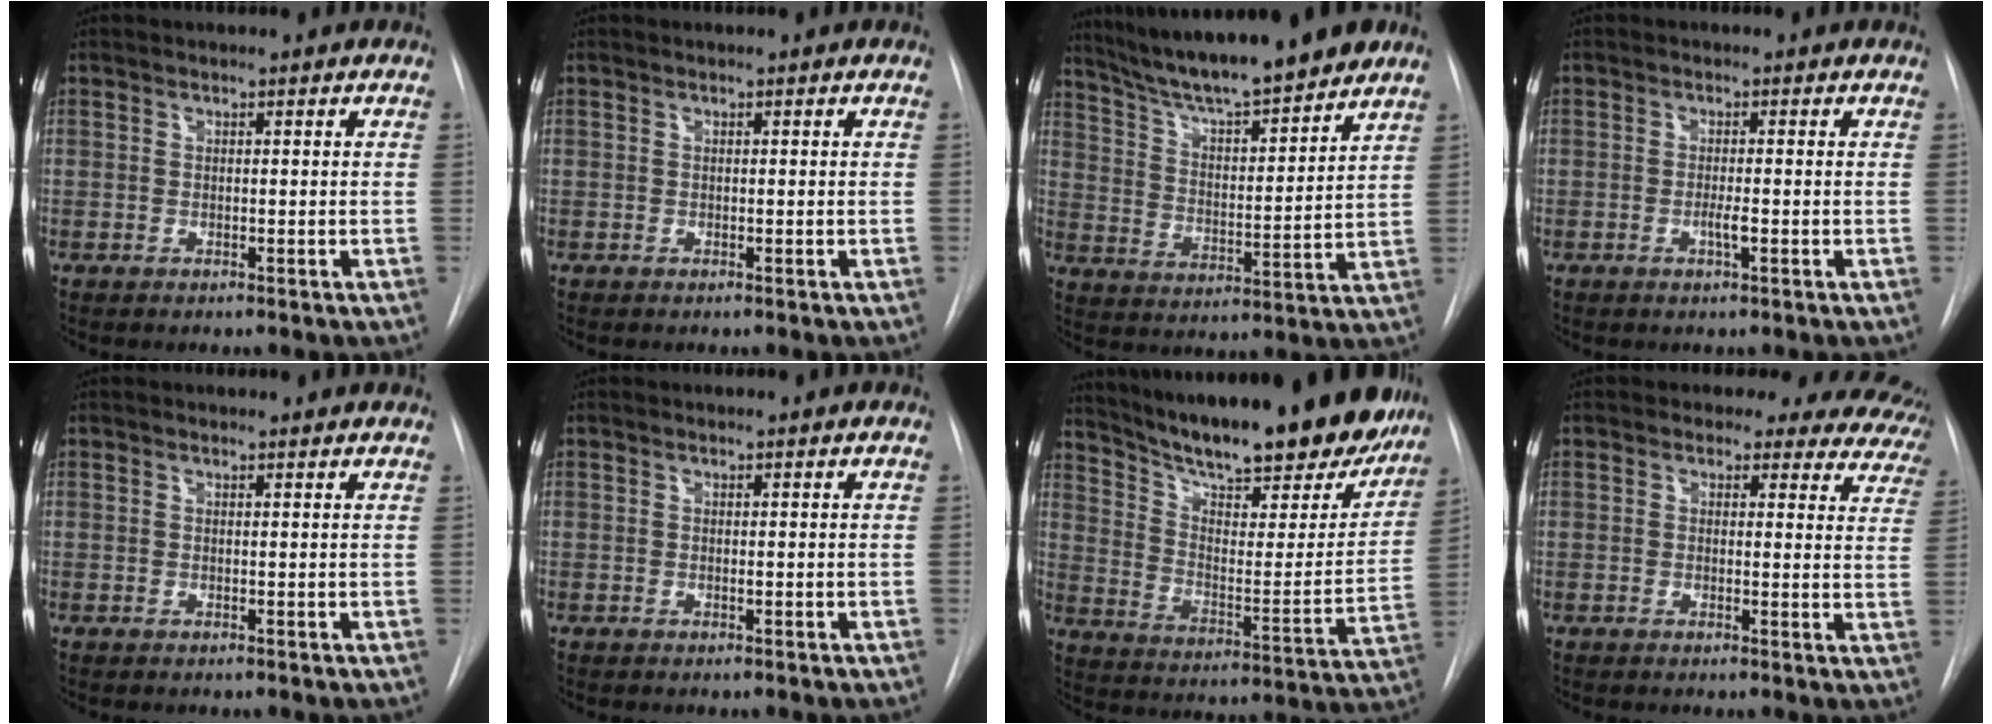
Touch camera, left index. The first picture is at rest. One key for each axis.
{"total": 0.0}
{"total": 17.8, "fx": 15.2, "fy": 1.8, "fz": 9.1, "tx": -0.146, "ty": 0.003, "tz": 0.243}
{"total": 1.6, "fx": -0.6, "fy": 0.1, "fz": 1.5, "tx": -0.029, "ty": -0.002, "tz": -0.011}
{"total": 2.8, "fx": 2.7, "fy": 0.6, "fz": 0.5, "tx": -0.013, "ty": 0.011, "tz": 0.024}
{"total": 0.0}
{"total": 29.0, "fx": 24.5, "fy": 6.2, "fz": 14.1, "tx": -0.225, "ty": -0.049, "tz": 0.332}
{"total": 13.7, "fx": 11.8, "fy": 6.0, "fz": 3.6, "tx": -0.013, "ty": -0.028, "tz": 0.094}